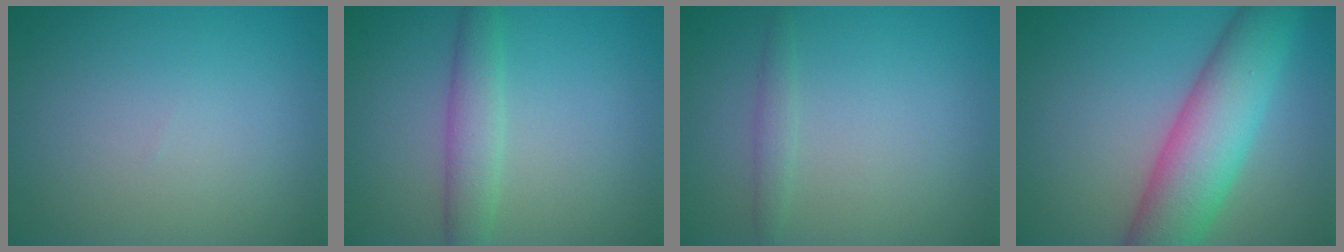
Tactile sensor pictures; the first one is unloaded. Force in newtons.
{"total": 2.8, "press": 2.8, "slide": 0.1}
{"total": 1.1, "press": 1.0, "slide": 0.1}
{"total": 8.3, "press": 8.3, "slide": 0.3}